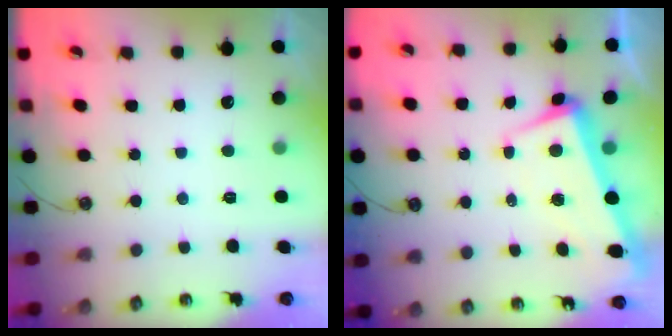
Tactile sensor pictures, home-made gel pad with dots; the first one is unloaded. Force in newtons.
{"total": 2.1, "press": 0.5, "slide": 2.1}